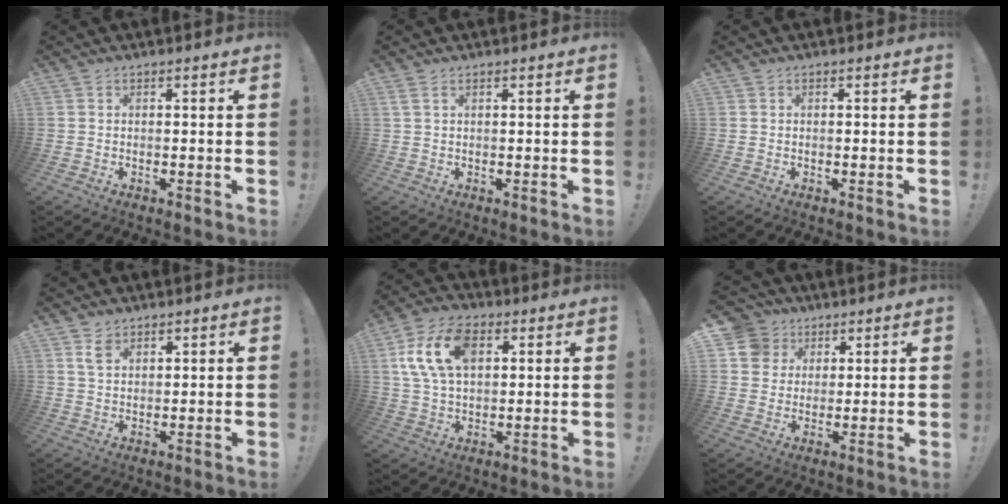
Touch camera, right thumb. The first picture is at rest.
{"total": 1.8, "force": [1.0, 0.5, 1.5], "torque": [-0.031, 0.001, 0.019]}
{"total": 0.0}
{"total": 4.3, "force": [2.9, 2.6, 2.0], "torque": [-0.022, -0.015, 0.053]}
{"total": 15.6, "force": [4.8, 9.9, 11.1], "torque": [-0.197, -0.001, 0.089]}
{"total": 9.4, "force": [3.7, 8.4, 2.0], "torque": [-0.027, -0.017, 0.077]}